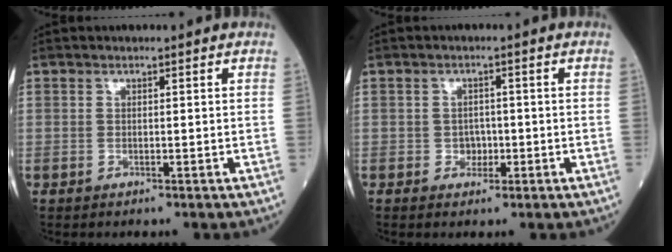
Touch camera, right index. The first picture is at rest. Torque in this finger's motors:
{"motor_torque": [0.00, -0.10, 0.07, 0.02]}